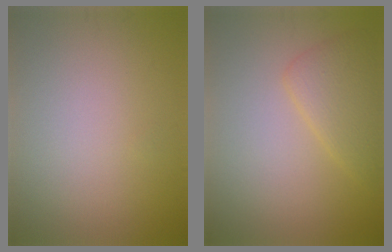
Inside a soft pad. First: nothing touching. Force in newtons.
{"total": 3.3, "press": 3.3, "slide": 0.2}